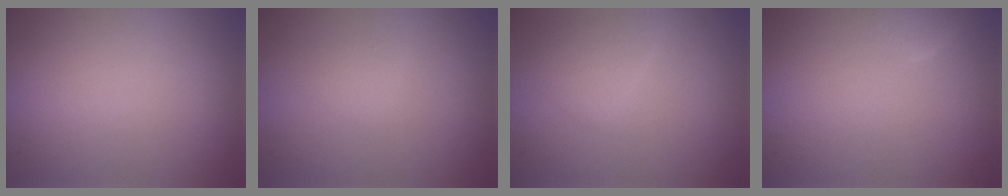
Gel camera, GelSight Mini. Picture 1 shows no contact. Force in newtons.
{"total": 0.9, "press": 0.9, "slide": 0.1}
{"total": 1.7, "press": 1.7, "slide": 0.2}
{"total": 2.1, "press": 2.1, "slide": 0.2}